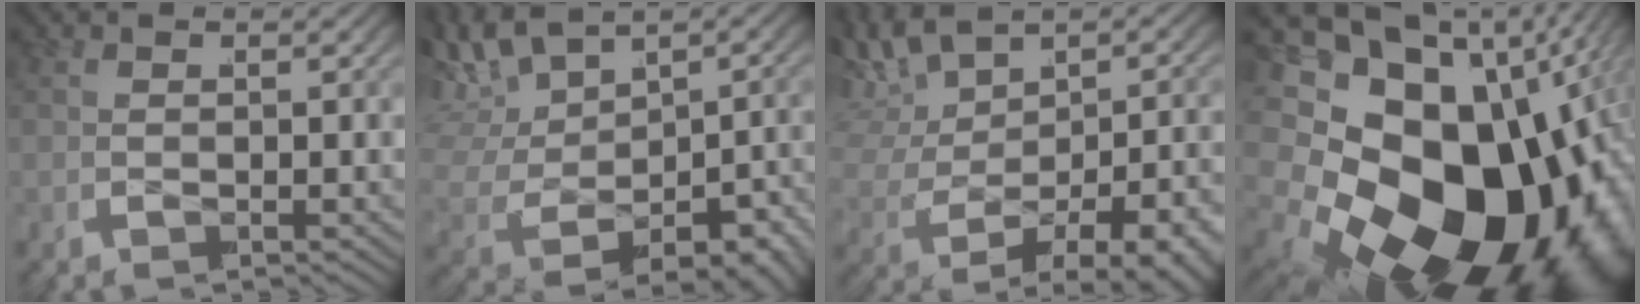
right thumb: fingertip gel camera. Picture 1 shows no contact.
{"total": 8.2, "force": [0.6, 5.8, 5.7], "torque": [-0.147, -0.020, 0.020]}
{"total": 8.8, "force": [-0.6, 5.4, 6.9], "torque": [-0.154, -0.024, 0.008]}
{"total": 28.9, "force": [-4.4, 20.7, 19.7], "torque": [-0.348, -0.056, -0.057]}